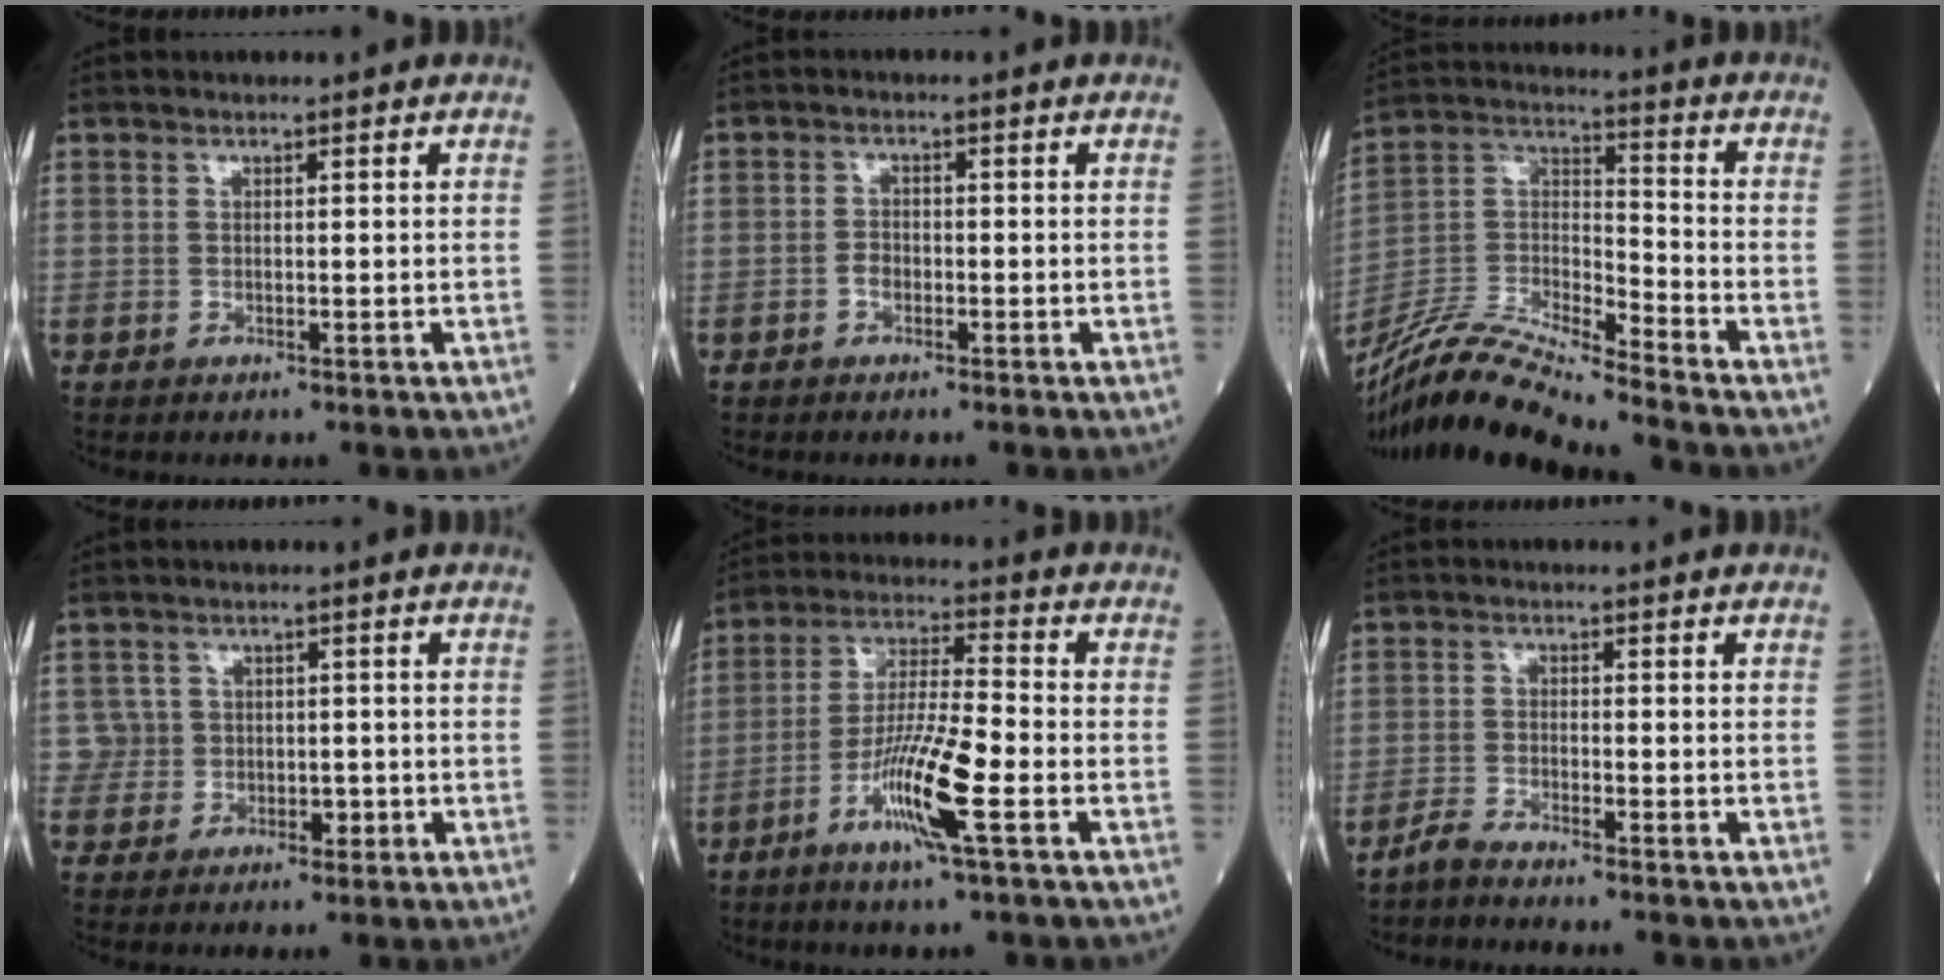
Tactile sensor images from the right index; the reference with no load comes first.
{"total": 1.4, "force": [-0.8, 0.9, 0.8], "torque": [-0.011, 0.005, -0.013]}
{"total": 16.4, "force": [-14.9, -0.6, 6.8], "torque": [-0.135, 0.005, -0.282]}
{"total": 3.2, "force": [-0.1, 3.2, 0.3], "torque": [0.010, 0.009, 0.003]}
{"total": 10.8, "force": [-4.5, 0.2, 9.8], "torque": [-0.191, -0.008, -0.086]}
{"total": 2.5, "force": [-2.4, -0.5, 0.5], "torque": [-0.018, -0.010, -0.051]}